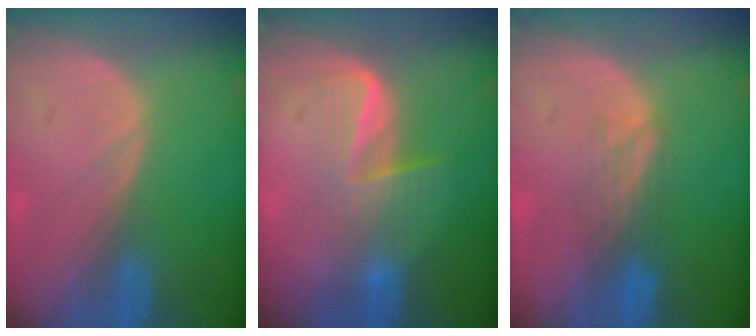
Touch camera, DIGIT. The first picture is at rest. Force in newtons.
{"total": 6.9, "press": 5.8, "slide": 3.8}
{"total": 4.0, "press": 3.3, "slide": 2.3}